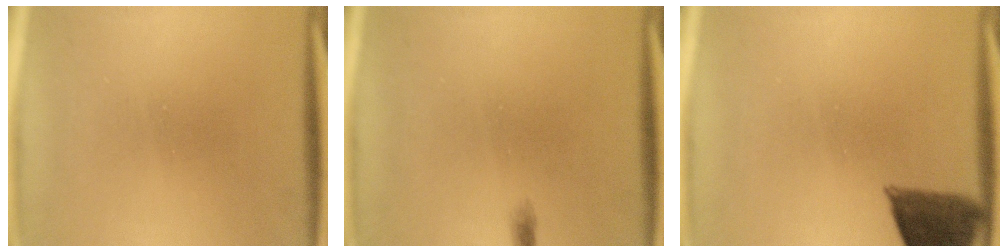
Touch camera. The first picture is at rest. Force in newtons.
{"total": 0.6}
{"total": 9.9}